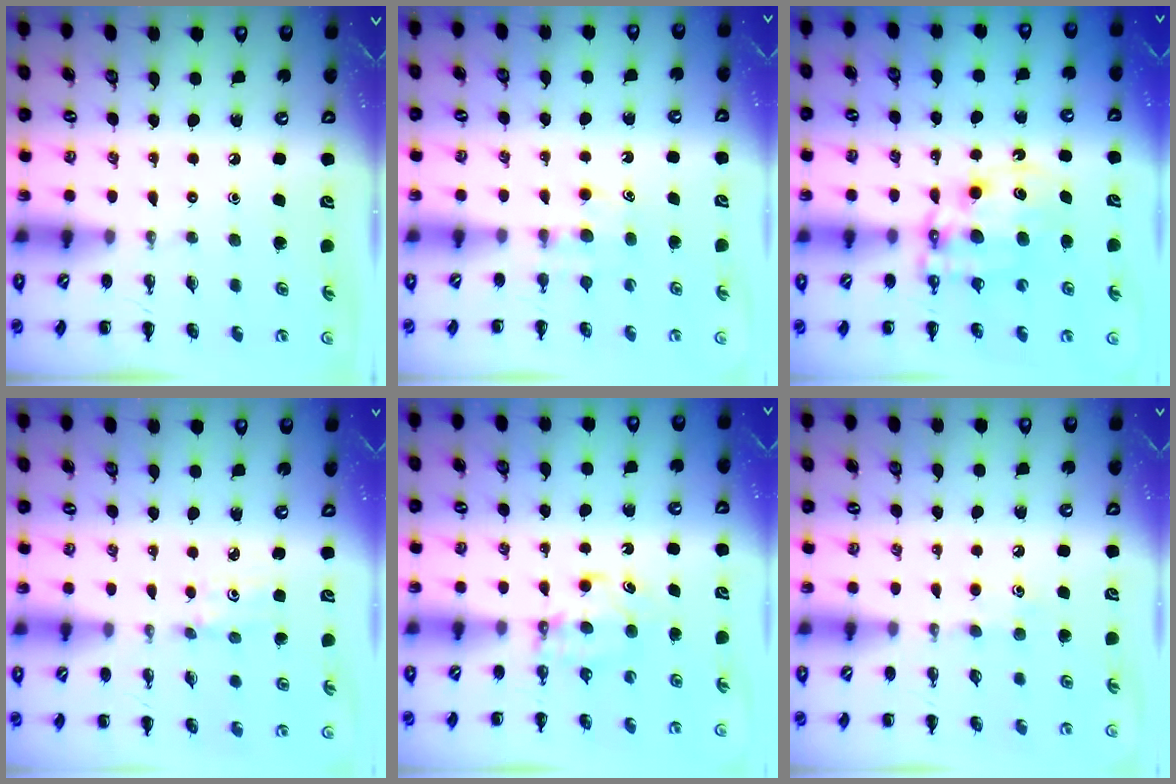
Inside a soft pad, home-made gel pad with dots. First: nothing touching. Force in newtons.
{"total": 4.7, "press": 4.5, "slide": 1.4}
{"total": 11.3, "press": 11.0, "slide": 2.6}
{"total": 2.7, "press": 2.6, "slide": 0.8}
{"total": 5.0, "press": 4.9, "slide": 1.1}
{"total": 5.6, "press": 5.4, "slide": 1.6}